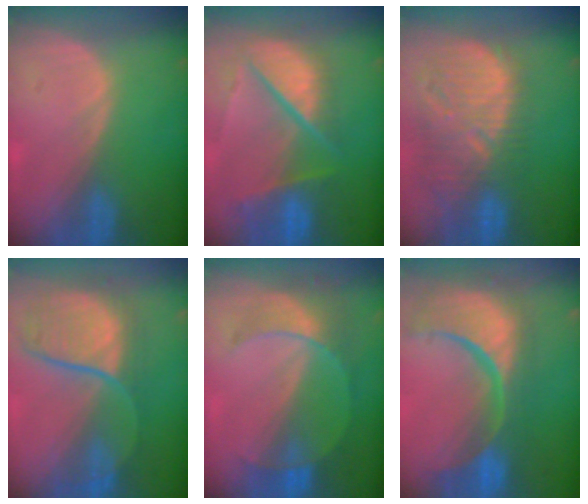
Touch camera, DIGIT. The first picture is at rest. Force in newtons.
{"total": 10.6, "press": 8.9, "slide": 5.8}
{"total": 12.9, "press": 11.3, "slide": 6.3}
{"total": 9.6, "press": 9.0, "slide": 3.3}
{"total": 7.6, "press": 6.7, "slide": 3.6}
{"total": 15.4, "press": 12.1, "slide": 9.5}